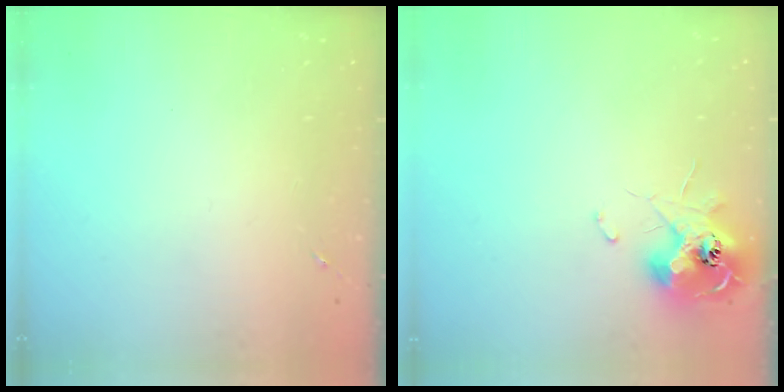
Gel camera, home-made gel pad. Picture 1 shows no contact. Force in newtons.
{"total": 11.2, "press": 11.2, "slide": 0.8}